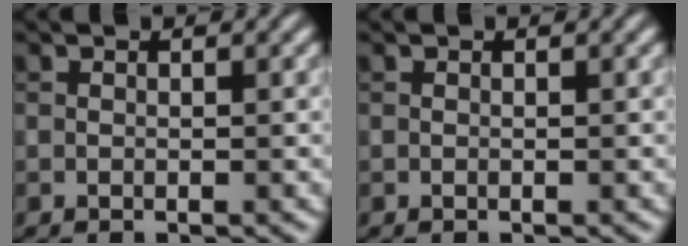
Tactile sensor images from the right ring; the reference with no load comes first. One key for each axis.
{"total": 0.0}